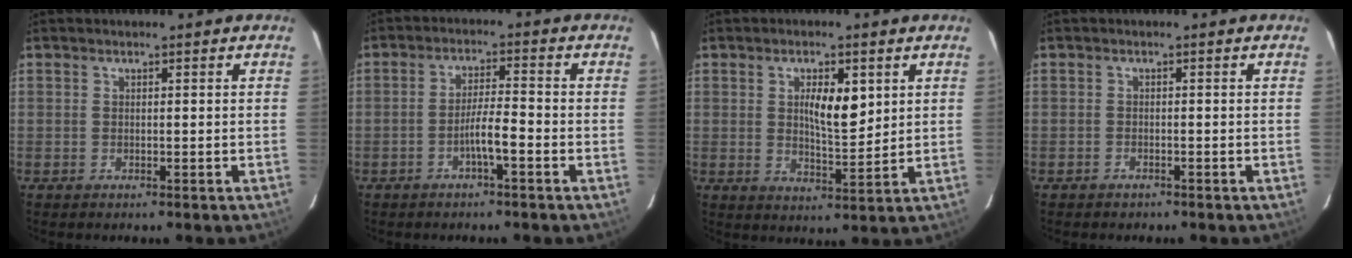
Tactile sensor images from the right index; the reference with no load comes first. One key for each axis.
{"total": 4.3, "fx": -2.0, "fy": 0.2, "fz": 3.8, "tx": -0.068, "ty": 0.007, "tz": -0.035}
{"total": 6.6, "fx": 2.0, "fy": 2.1, "fz": 5.9, "tx": -0.098, "ty": -0.002, "tz": 0.038}
{"total": 1.1, "fx": -1.0, "fy": 0.6, "fz": 0.0, "tx": -0.005, "ty": 0.002, "tz": -0.013}